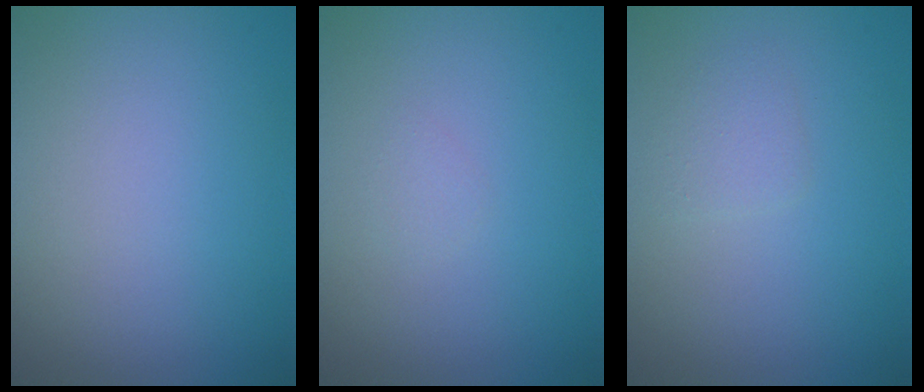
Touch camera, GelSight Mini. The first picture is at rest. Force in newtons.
{"total": 0.5, "press": 0.5, "slide": 0.0}
{"total": 1.2, "press": 1.2, "slide": 0.0}